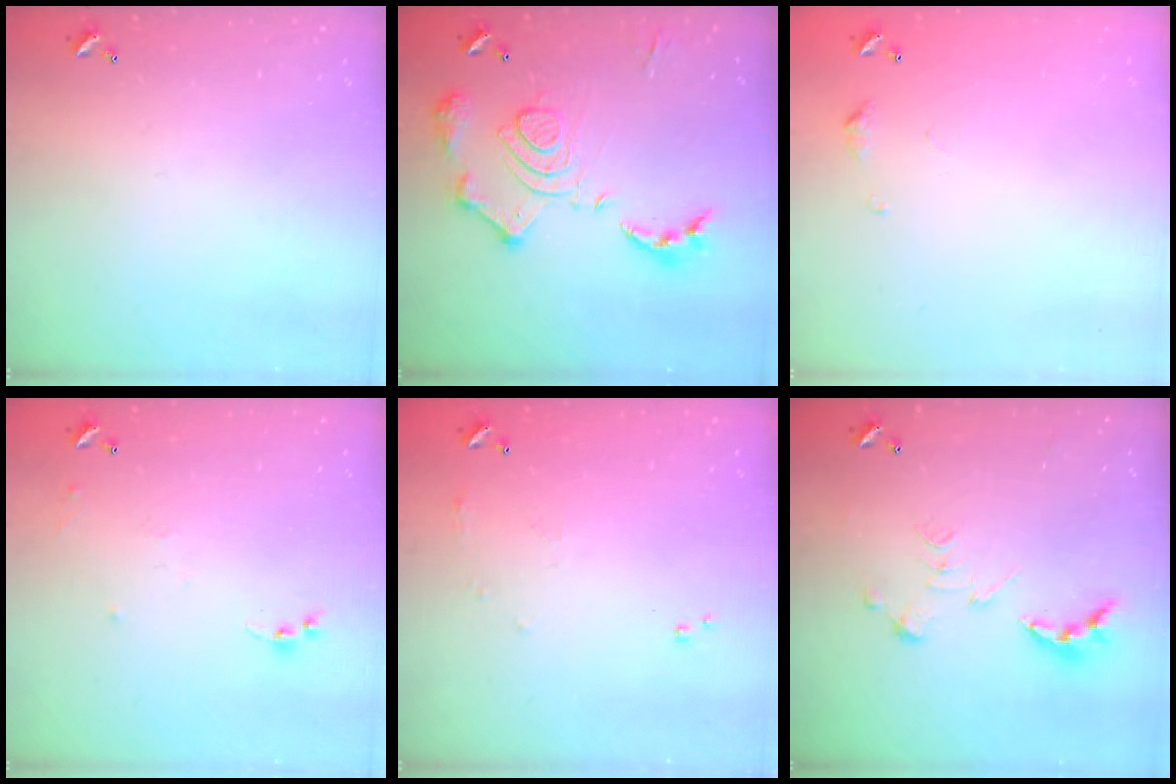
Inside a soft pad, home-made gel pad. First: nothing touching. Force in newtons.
{"total": 16.6, "press": 16.6, "slide": 1.7}
{"total": 5.0, "press": 4.9, "slide": 0.8}
{"total": 6.6, "press": 6.6, "slide": 0.6}
{"total": 5.4, "press": 5.3, "slide": 0.6}
{"total": 0.8, "press": 0.8, "slide": 0.3}